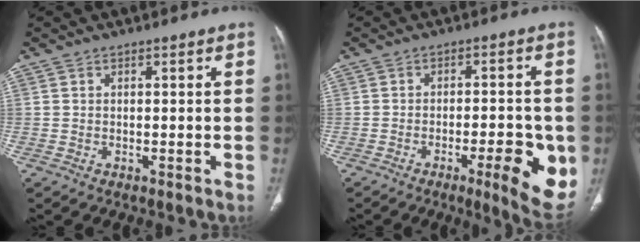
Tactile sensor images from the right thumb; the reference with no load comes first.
{"total": 11.1, "force": [-3.6, 2.9, 10.1], "torque": [-0.121, 0.002, -0.042]}